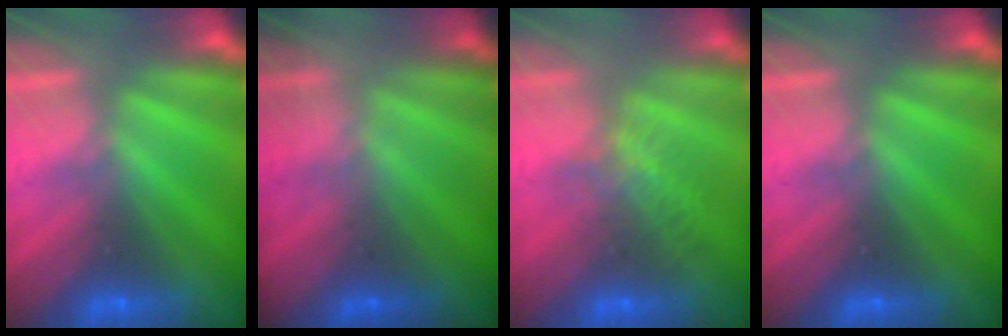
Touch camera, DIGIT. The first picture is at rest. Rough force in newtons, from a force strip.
{"total": 1.7}
{"total": 4.0}
{"total": 0.0}